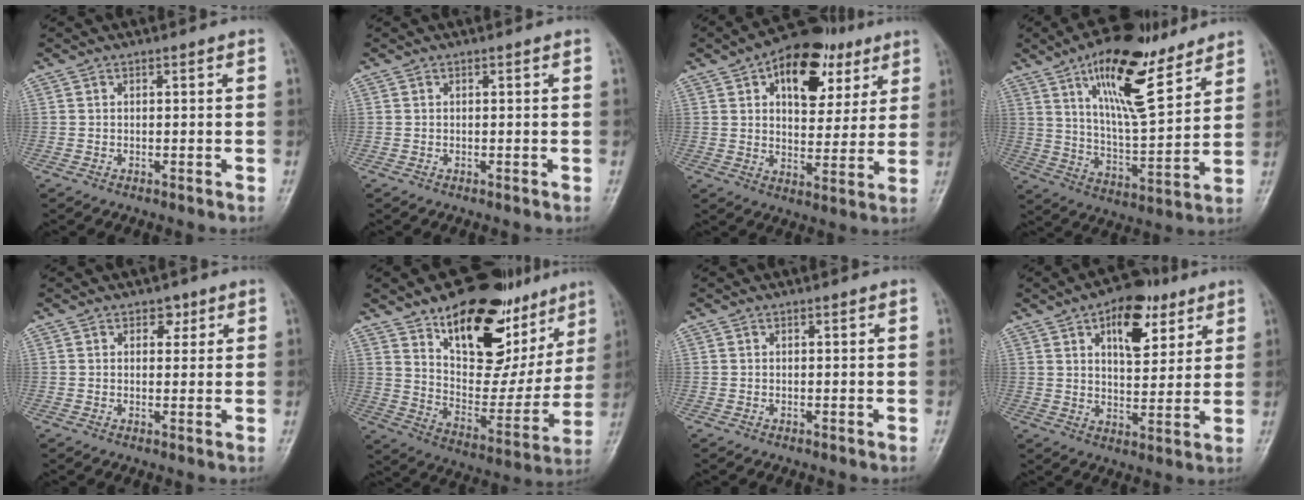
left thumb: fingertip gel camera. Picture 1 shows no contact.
{"total": 0.0}
{"total": 16.6, "force": [7.8, 9.6, 11.1], "torque": [-0.112, -0.008, 0.117]}
{"total": 18.3, "force": [11.1, 6.1, 13.2], "torque": [-0.193, -0.057, 0.195]}
{"total": 2.4, "force": [1.3, 1.8, 1.0], "torque": [0.006, -0.004, 0.014]}
{"total": 25.9, "force": [15.4, 13.4, 15.9], "torque": [-0.175, -0.056, 0.242]}
{"total": 0.0}
{"total": 11.9, "force": [5.8, 6.3, 8.3], "torque": [-0.091, -0.021, 0.087]}